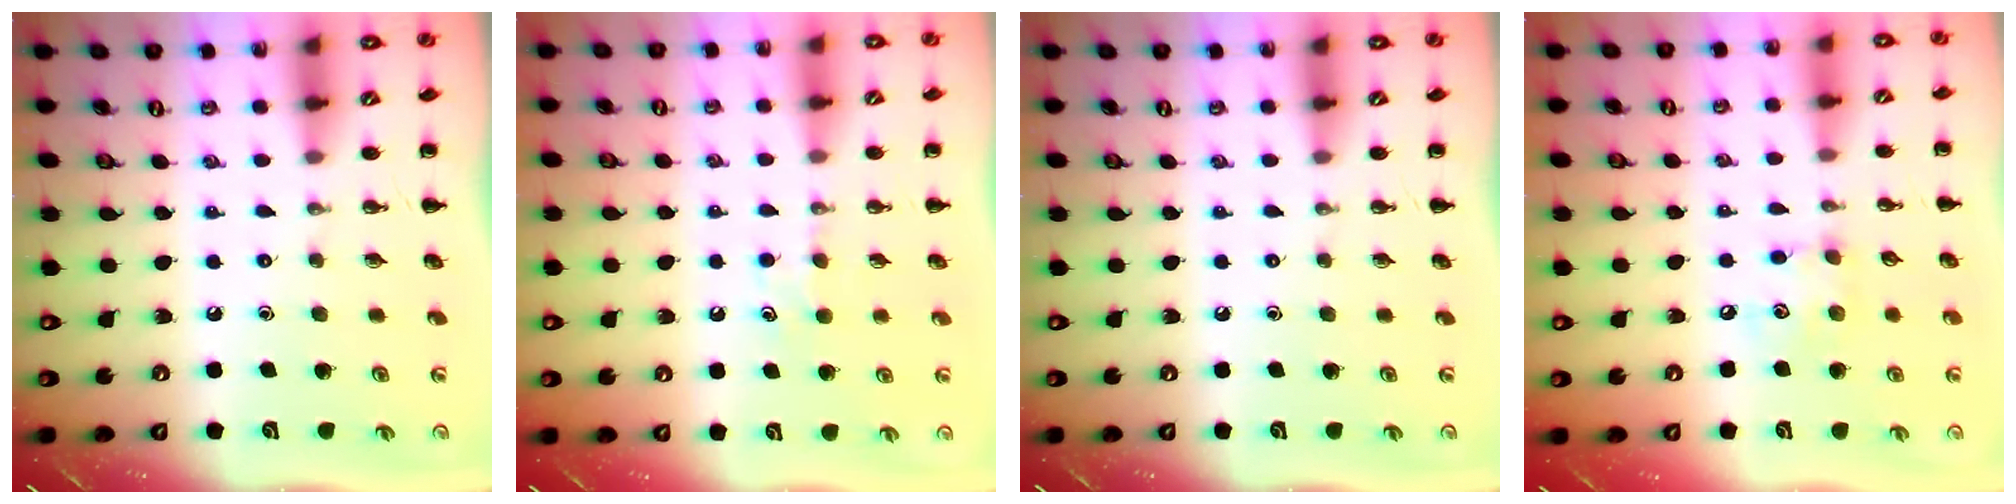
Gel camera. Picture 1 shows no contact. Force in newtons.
{"total": 4.2, "press": 4.0, "slide": 1.4}
{"total": 0.0}
{"total": 5.5, "press": 5.5, "slide": 0.7}